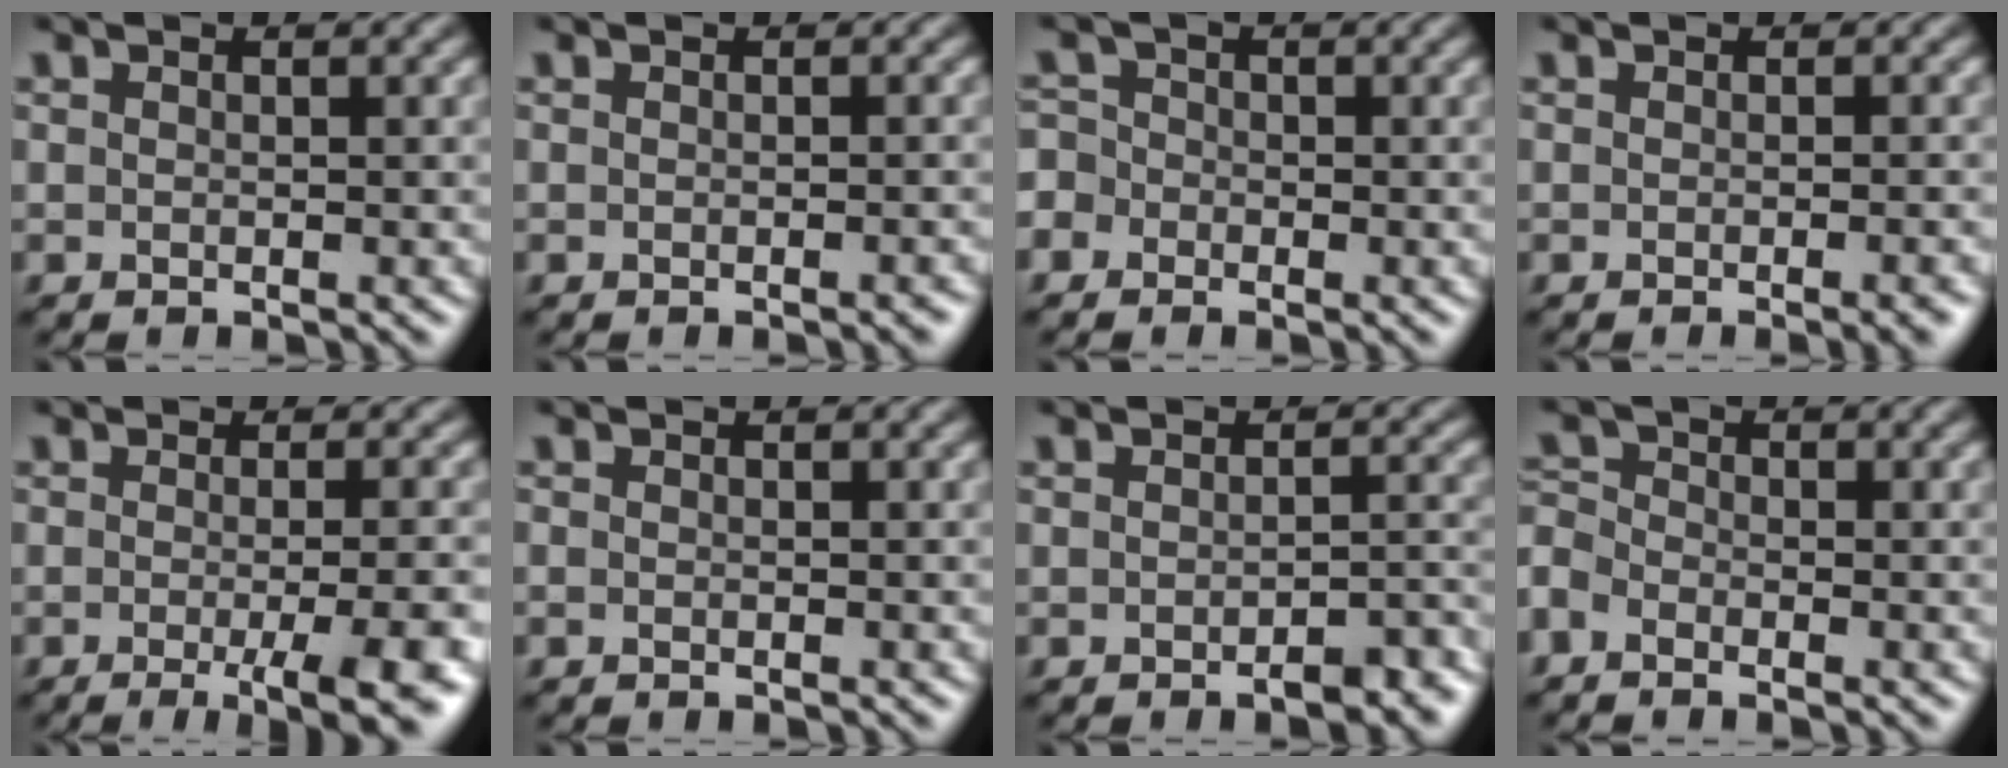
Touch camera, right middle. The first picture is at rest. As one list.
[{"total": 0.7, "force": [-0.6, 0.1, 0.4], "torque": [-0.004, 0.000, -0.009]}, {"total": 3.0, "force": [-1.6, 2.4, 0.6], "torque": [-0.003, 0.006, -0.043]}, {"total": 2.1, "force": [-1.3, 0.4, 1.6], "torque": [-0.013, 0.000, -0.018]}, {"total": 7.6, "force": [-2.9, 2.1, 6.7], "torque": [-0.070, -0.014, -0.031]}, {"total": 0.0}, {"total": 2.8, "force": [-2.0, 0.9, 1.7], "torque": [-0.022, 0.006, -0.026]}, {"total": 2.4, "force": [-1.7, 1.4, 1.0], "torque": [-0.027, 0.002, -0.051]}]